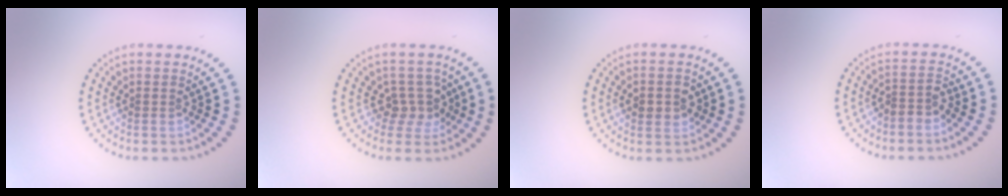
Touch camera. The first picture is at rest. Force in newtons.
{"total": 2.6, "press": 2.0, "slide": 1.6}
{"total": 3.0, "press": 2.9, "slide": 0.3}
{"total": 1.7, "press": 1.3, "slide": 1.2}